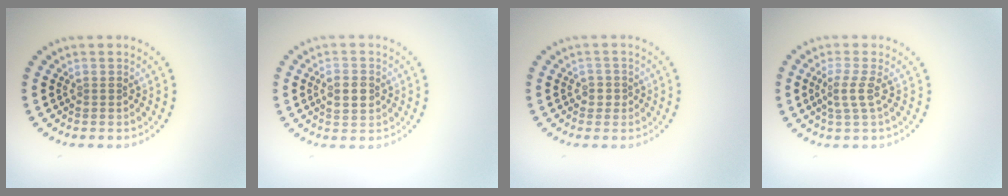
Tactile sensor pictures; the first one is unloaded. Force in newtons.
{"total": 2.5, "press": 2.5, "slide": 0.1}
{"total": 1.1, "press": 0.9, "slide": 0.6}
{"total": 2.0, "press": 1.6, "slide": 1.3}